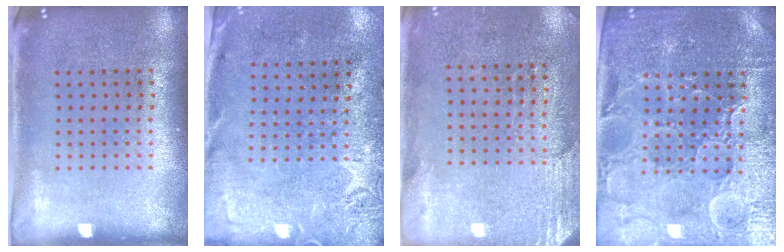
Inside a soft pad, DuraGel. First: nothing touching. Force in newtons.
{"total": 2.7, "press": 2.2, "slide": 1.7}
{"total": 2.6, "press": 2.3, "slide": 1.2}
{"total": 4.2, "press": 4.1, "slide": 1.2}